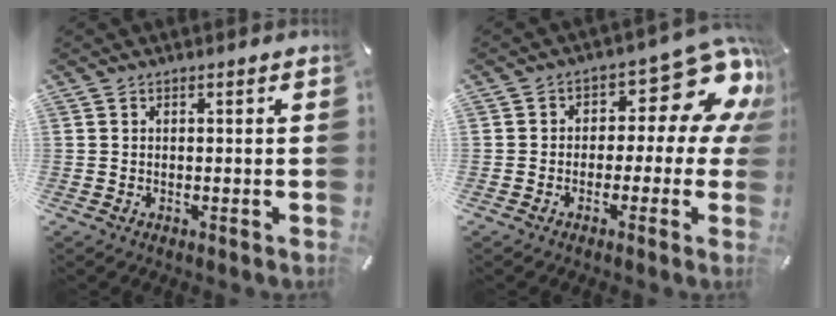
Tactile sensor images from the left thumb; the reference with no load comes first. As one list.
[{"total": 13.4, "force": [4.9, 7.4, 10.0], "torque": [-0.118, -0.037, 0.074]}]